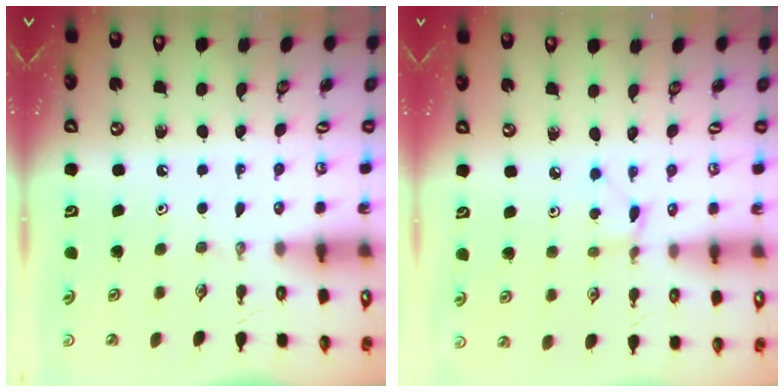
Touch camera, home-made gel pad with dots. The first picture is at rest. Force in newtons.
{"total": 1.3, "press": 1.2, "slide": 0.1}